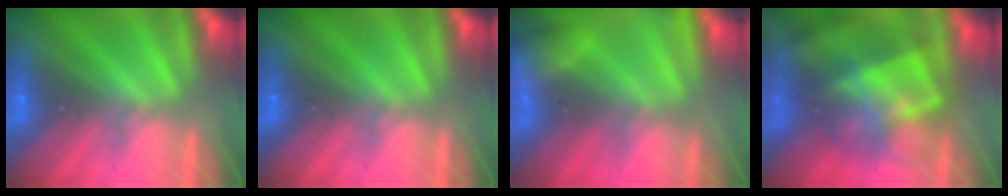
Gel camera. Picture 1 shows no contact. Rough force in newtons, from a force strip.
{"total": 0.0}
{"total": 4.9}
{"total": 7.5}